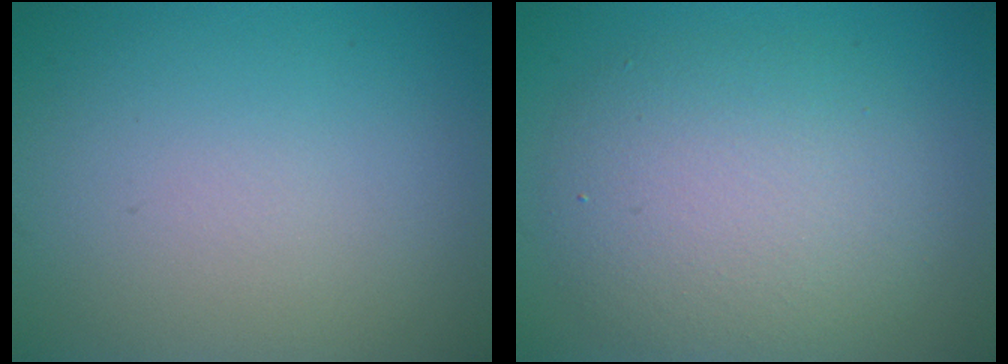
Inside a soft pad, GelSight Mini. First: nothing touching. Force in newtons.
{"total": 6.0, "press": 6.0, "slide": 0.3}